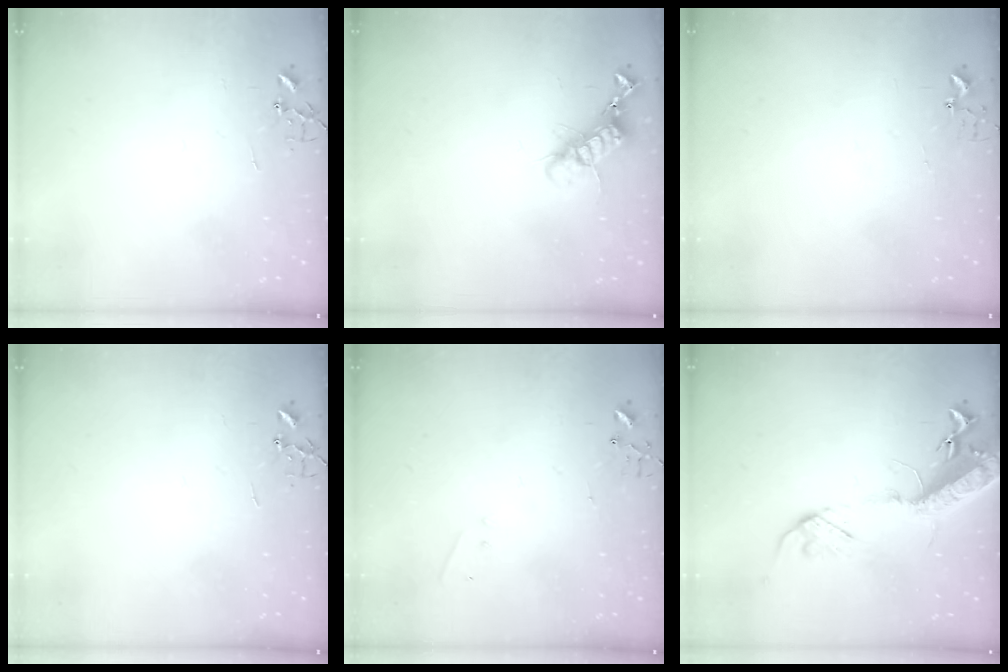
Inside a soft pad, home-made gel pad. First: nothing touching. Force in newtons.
{"total": 12.2, "press": 12.2, "slide": 0.6}
{"total": 3.7, "press": 3.7, "slide": 0.2}
{"total": 0.0}
{"total": 4.2, "press": 4.1, "slide": 0.6}
{"total": 17.1, "press": 16.6, "slide": 4.0}